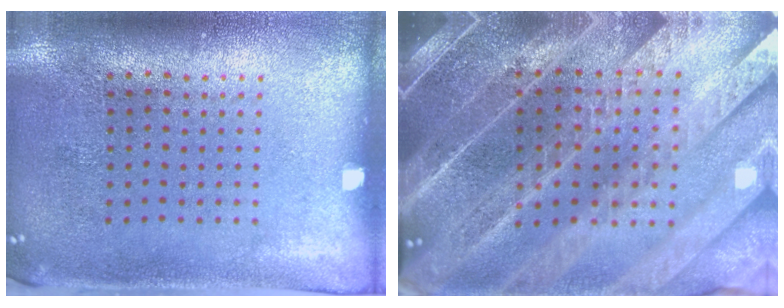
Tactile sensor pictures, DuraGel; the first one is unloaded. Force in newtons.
{"total": 5.4, "press": 4.6, "slide": 2.9}